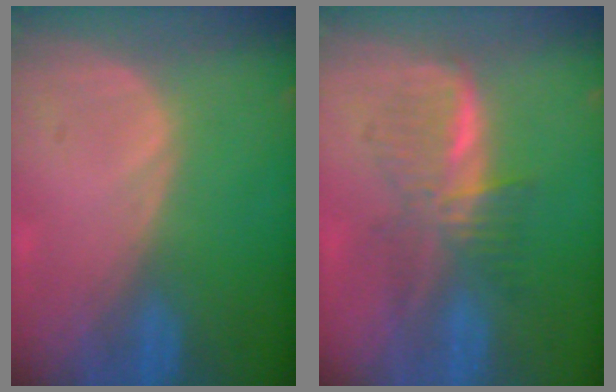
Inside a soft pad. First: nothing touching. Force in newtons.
{"total": 5.8, "press": 5.7, "slide": 0.8}